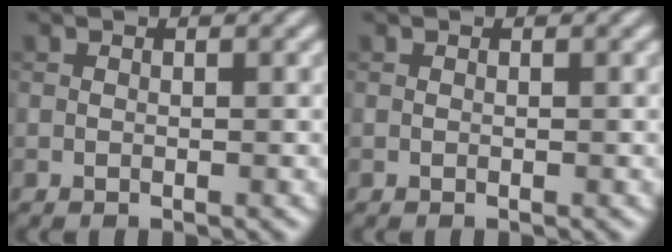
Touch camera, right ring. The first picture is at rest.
{"total": 0.0}